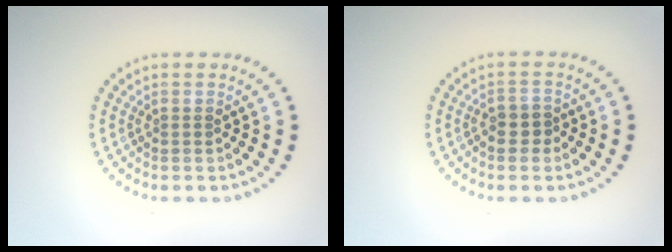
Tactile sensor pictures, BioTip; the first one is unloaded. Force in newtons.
{"total": 1.5, "press": 1.4, "slide": 0.7}